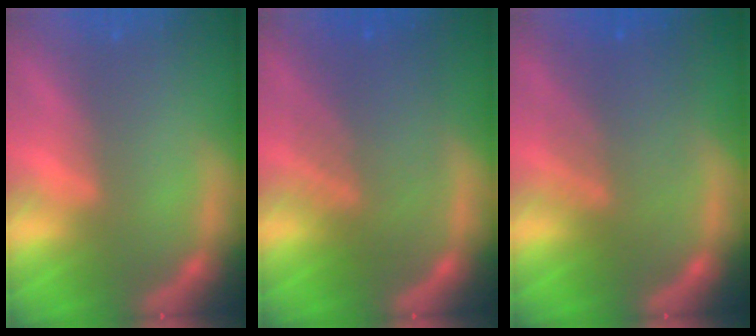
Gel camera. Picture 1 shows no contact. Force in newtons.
{"total": 8.1}
{"total": 7.0}